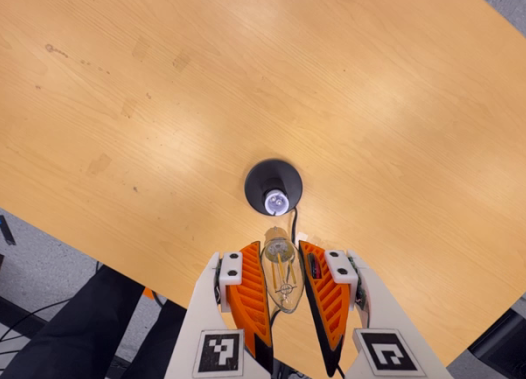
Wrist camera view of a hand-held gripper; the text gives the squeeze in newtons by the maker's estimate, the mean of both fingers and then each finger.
{"total": 12.5, "left": 13.1, "right": 12.0}